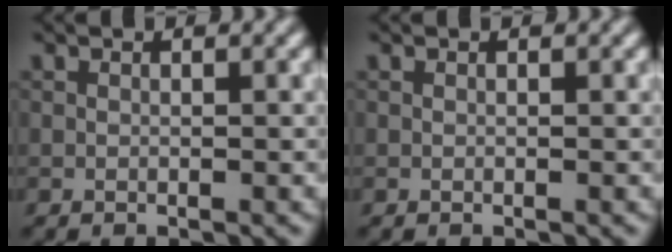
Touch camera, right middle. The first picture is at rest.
{"total": 0.0}